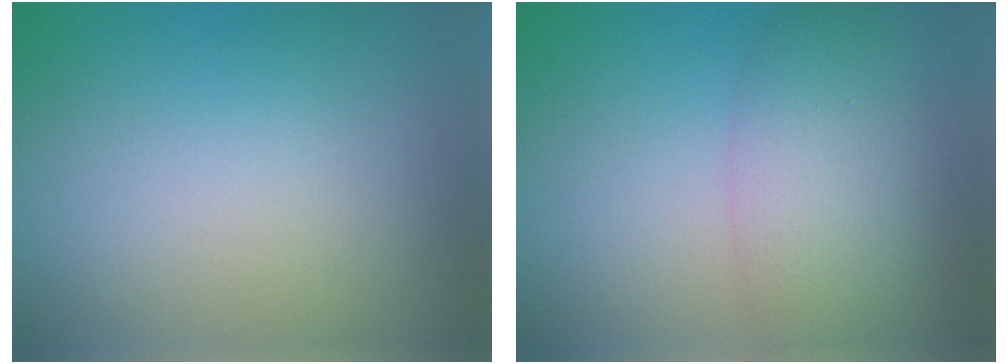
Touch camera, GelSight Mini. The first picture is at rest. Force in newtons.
{"total": 5.1, "press": 5.1, "slide": 0.1}